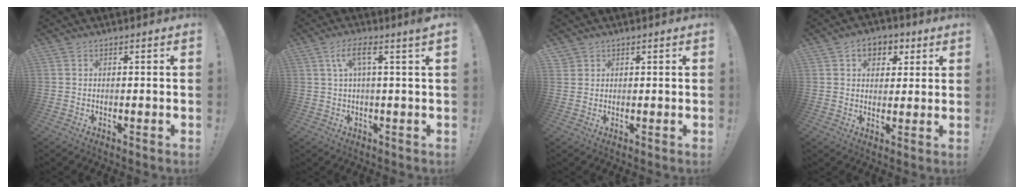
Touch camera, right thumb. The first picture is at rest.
{"total": 6.8, "force": [2.2, 0.6, 6.4], "torque": [-0.116, -0.001, 0.034]}
{"total": 1.6, "force": [1.2, 1.1, 0.2], "torque": [0.003, -0.009, 0.022]}
{"total": 7.8, "force": [3.1, 5.9, 3.9], "torque": [-0.045, -0.008, 0.058]}